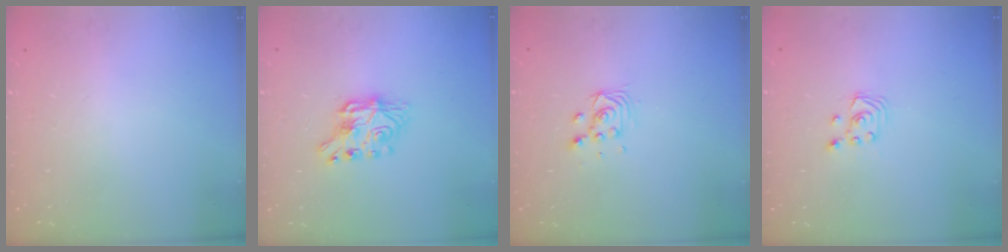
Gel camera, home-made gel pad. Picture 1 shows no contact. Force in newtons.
{"total": 7.7, "press": 7.6, "slide": 0.7}
{"total": 3.6, "press": 3.6, "slide": 0.1}
{"total": 2.9, "press": 2.8, "slide": 0.3}